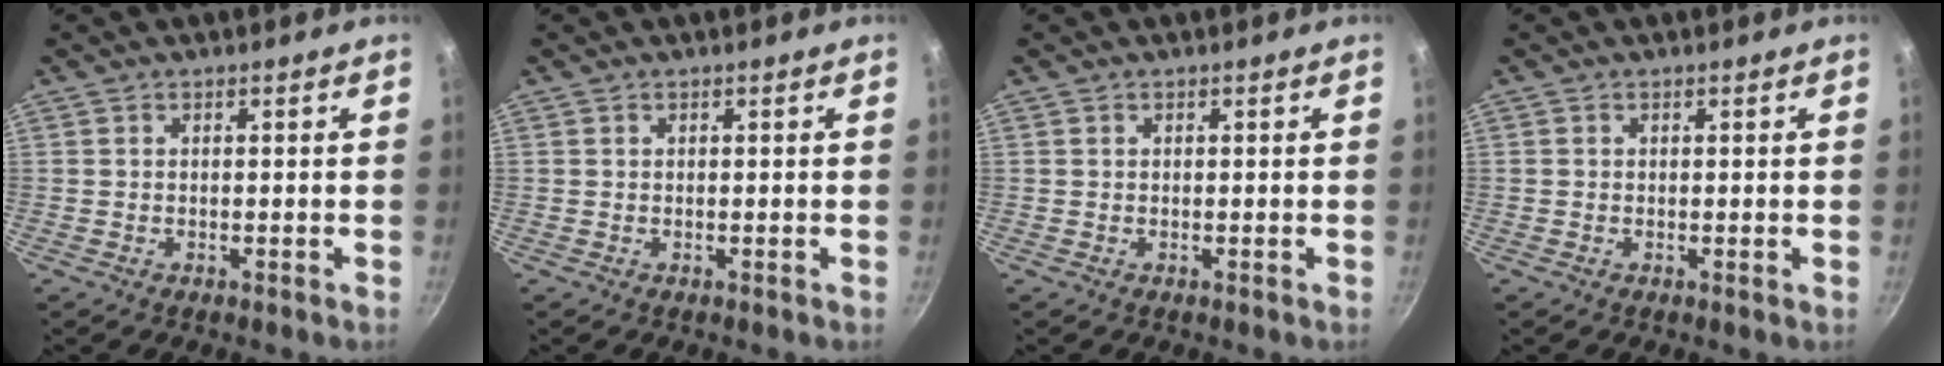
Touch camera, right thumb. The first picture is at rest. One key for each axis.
{"total": 0.0}
{"total": 0.0}
{"total": 0.0}